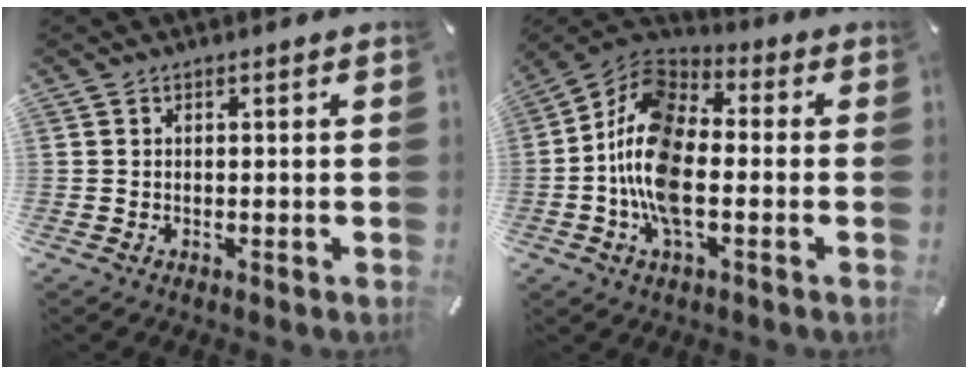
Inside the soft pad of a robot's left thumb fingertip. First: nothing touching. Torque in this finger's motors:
{"motor_torque": [0.34, 1.85, 1.87, 0.05, 0.75]}